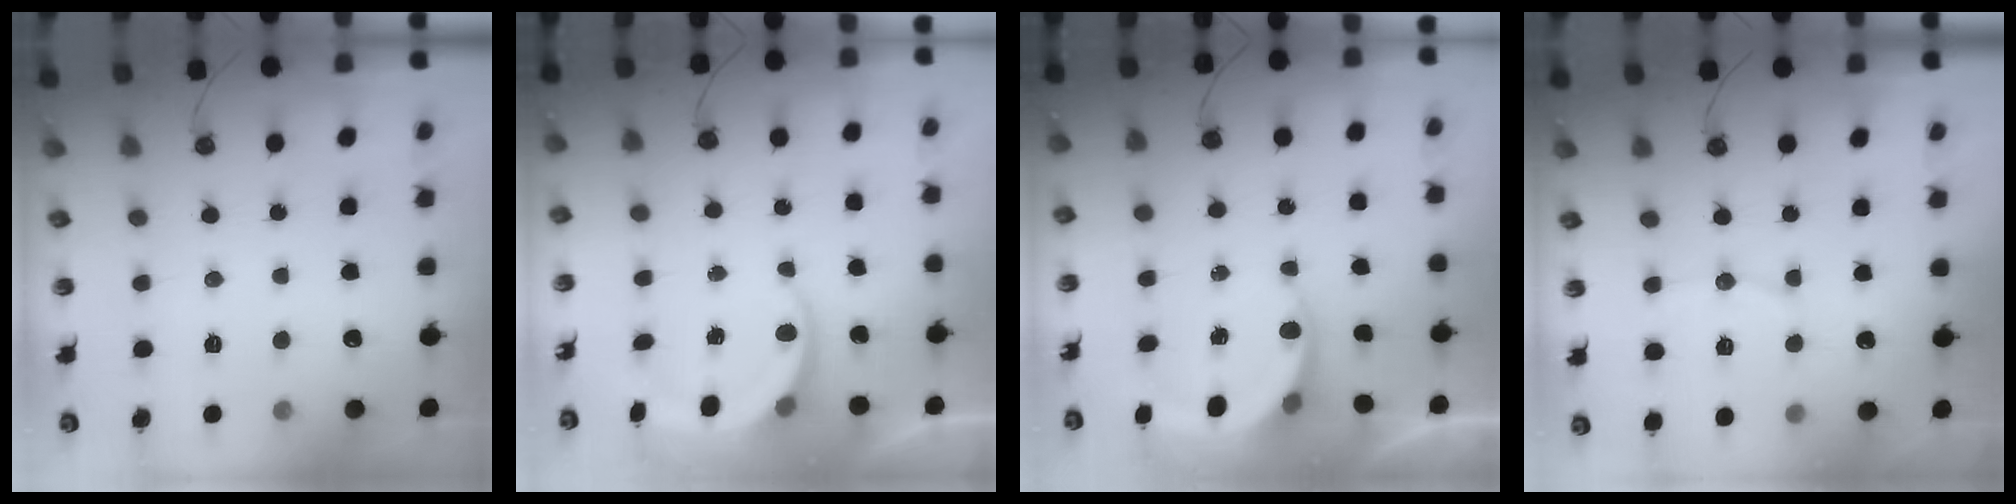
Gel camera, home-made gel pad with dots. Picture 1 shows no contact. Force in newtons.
{"total": 6.2, "press": 6.2, "slide": 0.7}
{"total": 4.8, "press": 4.7, "slide": 0.6}
{"total": 6.7, "press": 6.4, "slide": 1.9}